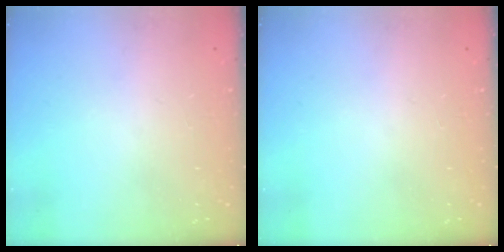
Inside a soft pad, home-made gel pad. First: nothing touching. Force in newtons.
{"total": 0.0}